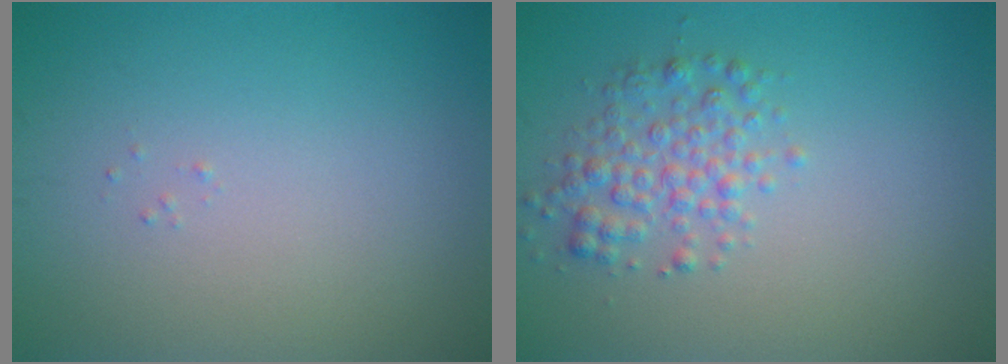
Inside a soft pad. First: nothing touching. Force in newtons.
{"total": 2.9, "press": 2.9, "slide": 0.1}